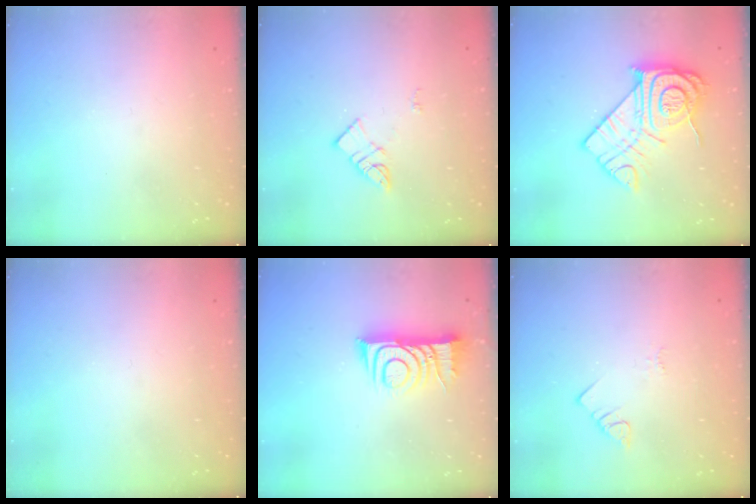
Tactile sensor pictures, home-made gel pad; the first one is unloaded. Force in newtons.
{"total": 6.2, "press": 6.2, "slide": 0.2}
{"total": 17.3, "press": 17.2, "slide": 1.3}
{"total": 0.0}
{"total": 9.6, "press": 9.6, "slide": 0.7}
{"total": 2.0, "press": 2.0, "slide": 0.4}